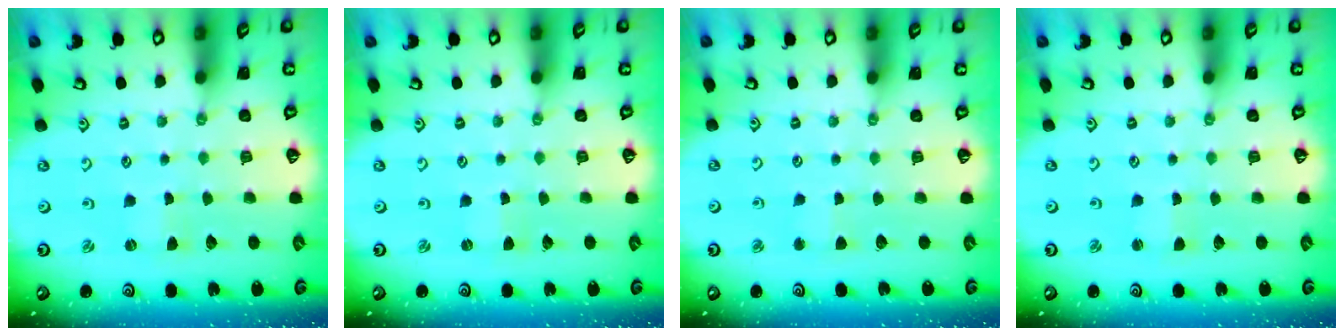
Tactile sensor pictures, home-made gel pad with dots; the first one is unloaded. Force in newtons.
{"total": 0.0}
{"total": 2.6, "press": 2.6, "slide": 0.2}
{"total": 1.4, "press": 1.4, "slide": 0.0}